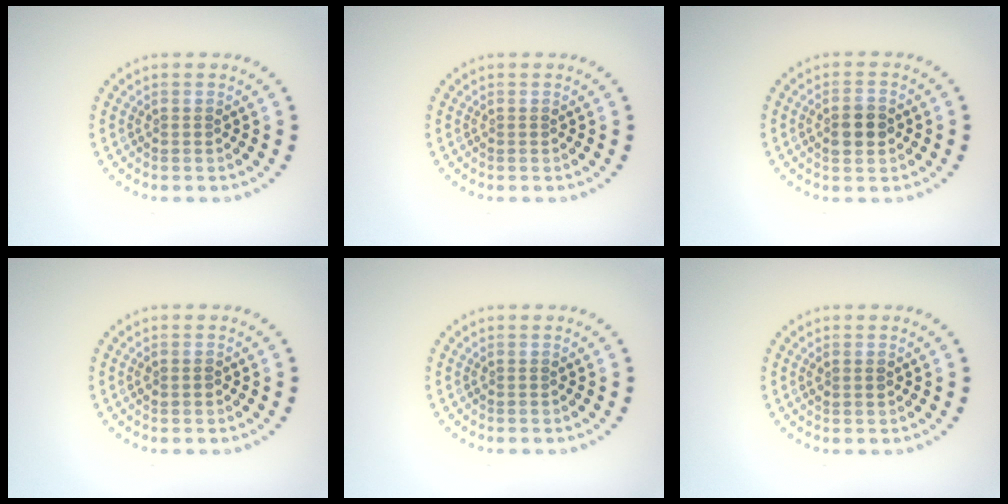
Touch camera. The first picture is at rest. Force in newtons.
{"total": 0.0}
{"total": 2.9, "press": 2.9, "slide": 0.2}
{"total": 0.8, "press": 0.8, "slide": 0.1}
{"total": 0.0}
{"total": 0.9, "press": 0.8, "slide": 0.2}